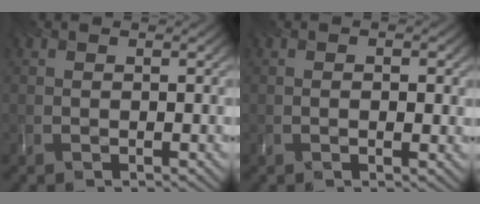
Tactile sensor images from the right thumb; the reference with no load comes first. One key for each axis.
{"total": 1.4, "fx": 0.1, "fy": 0.4, "fz": 1.4, "tx": -0.020, "ty": -0.004, "tz": 0.003}